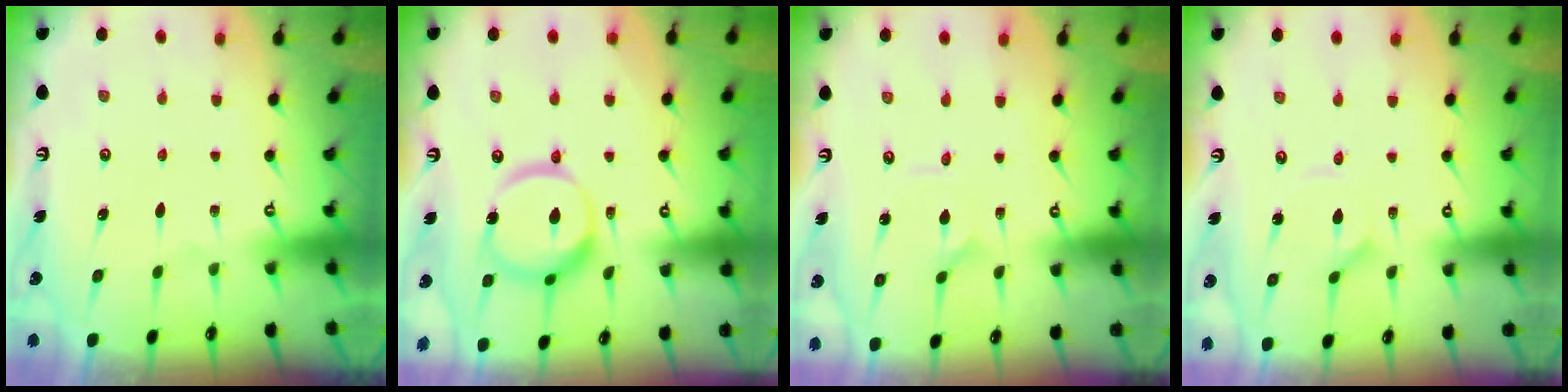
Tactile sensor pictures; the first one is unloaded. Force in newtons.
{"total": 15.1, "press": 15.0, "slide": 1.8}
{"total": 1.0, "press": 1.0, "slide": 0.0}
{"total": 1.5, "press": 1.4, "slide": 0.3}